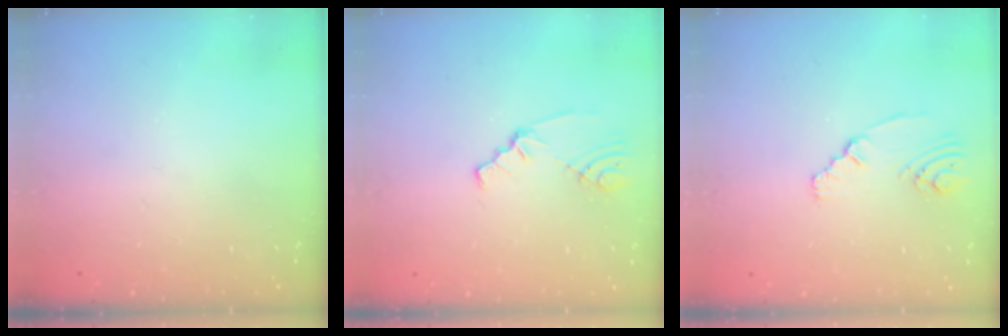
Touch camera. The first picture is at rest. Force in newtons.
{"total": 1.8, "press": 1.7, "slide": 0.3}
{"total": 2.2, "press": 2.2, "slide": 0.5}